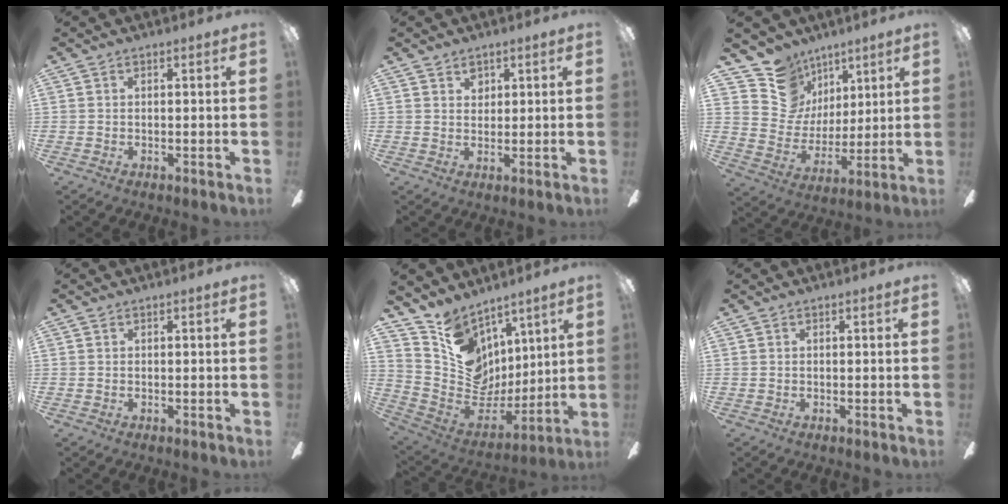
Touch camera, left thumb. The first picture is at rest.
{"total": 2.5, "force": [1.7, 1.8, 0.4], "torque": [0.014, -0.008, 0.027]}
{"total": 12.7, "force": [7.8, 9.9, 1.9], "torque": [-0.053, -0.061, 0.158]}
{"total": 0.0}
{"total": 12.6, "force": [6.7, 9.7, 4.3], "torque": [-0.075, -0.053, 0.138]}
{"total": 0.0}